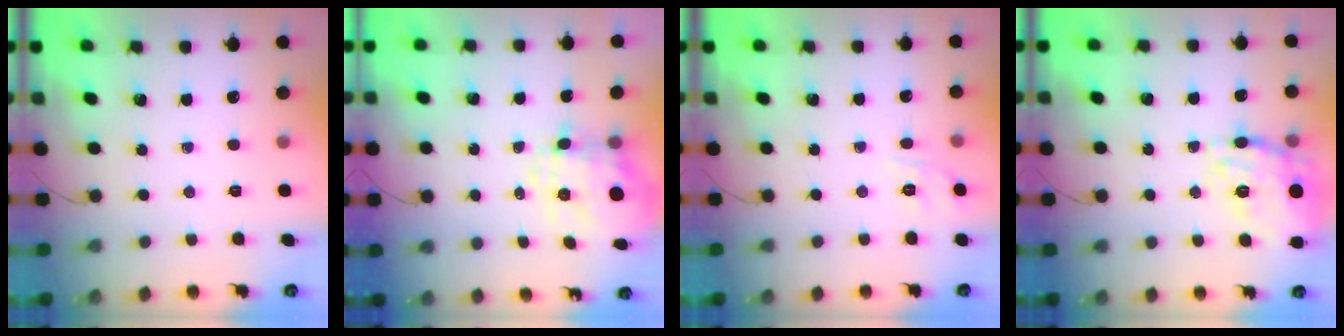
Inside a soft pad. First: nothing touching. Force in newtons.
{"total": 9.2, "press": 9.0, "slide": 2.1}
{"total": 8.5, "press": 8.3, "slide": 1.9}
{"total": 20.9, "press": 20.7, "slide": 2.2}